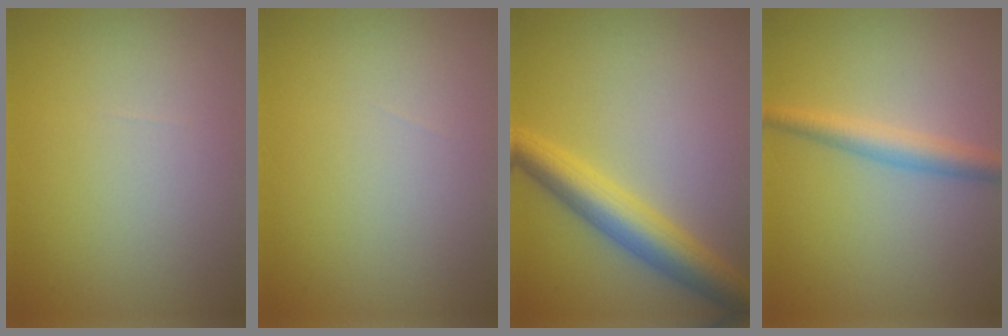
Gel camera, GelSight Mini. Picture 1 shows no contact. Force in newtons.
{"total": 0.0}
{"total": 5.5, "press": 5.5, "slide": 0.0}
{"total": 2.8, "press": 2.8, "slide": 0.0}